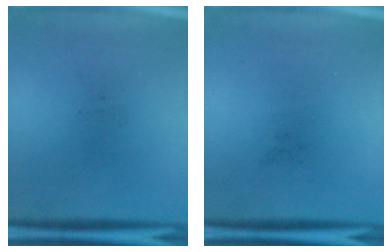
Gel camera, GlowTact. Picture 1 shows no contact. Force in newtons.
{"total": 0.0}